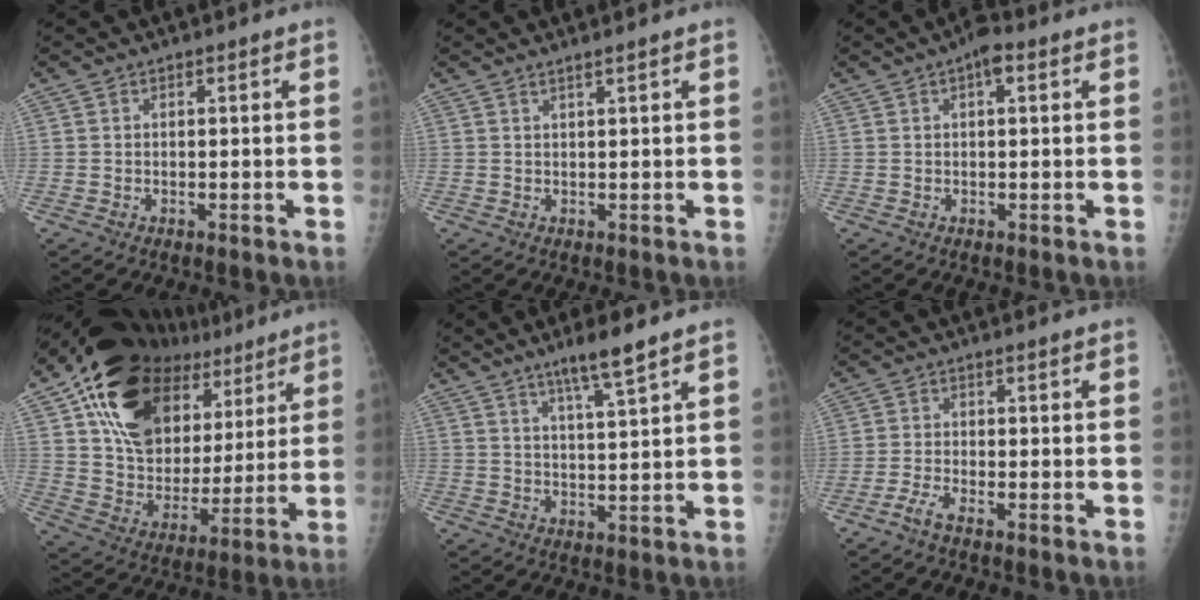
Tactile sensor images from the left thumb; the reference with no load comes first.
{"total": 0.8, "force": [0.8, 0.0, 0.3], "torque": [-0.004, -0.006, 0.014]}
{"total": 3.4, "force": [1.3, 1.6, 2.7], "torque": [-0.031, 0.006, 0.011]}
{"total": 26.2, "force": [14.2, 16.0, 15.1], "torque": [-0.202, -0.018, 0.247]}
{"total": 6.2, "force": [4.4, 0.1, 4.4], "torque": [-0.079, -0.027, 0.080]}
{"total": 2.6, "force": [-2.0, 0.2, 1.6], "torque": [-0.047, 0.002, -0.048]}